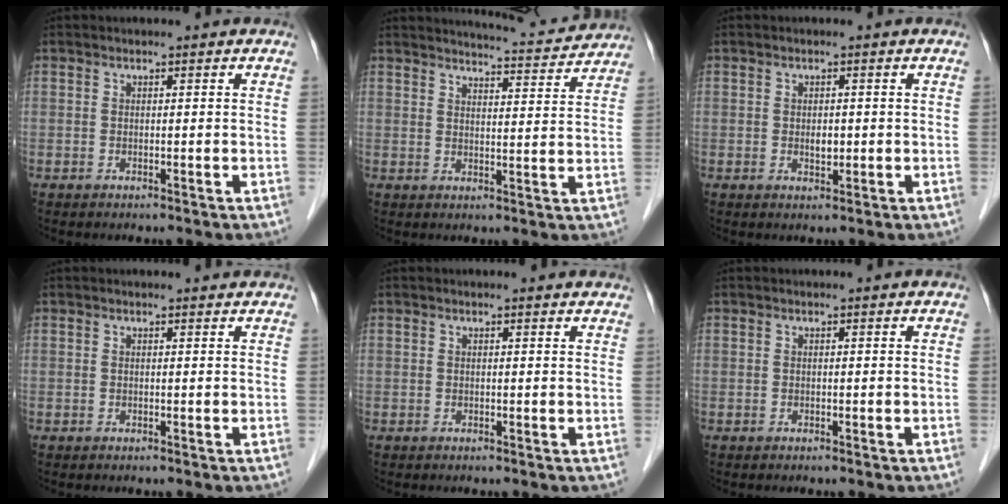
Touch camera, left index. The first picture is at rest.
{"total": 10.4, "force": [10.2, 0.8, 2.0], "torque": [-0.029, -0.004, 0.122]}
{"total": 1.6, "force": [-0.2, 1.0, 1.3], "torque": [-0.021, -0.005, -0.001]}
{"total": 2.4, "force": [2.3, 0.6, 0.6], "torque": [-0.008, 0.011, 0.024]}
{"total": 2.8, "force": [2.7, 0.5, 0.6], "torque": [-0.009, 0.005, 0.020]}
{"total": 0.0}